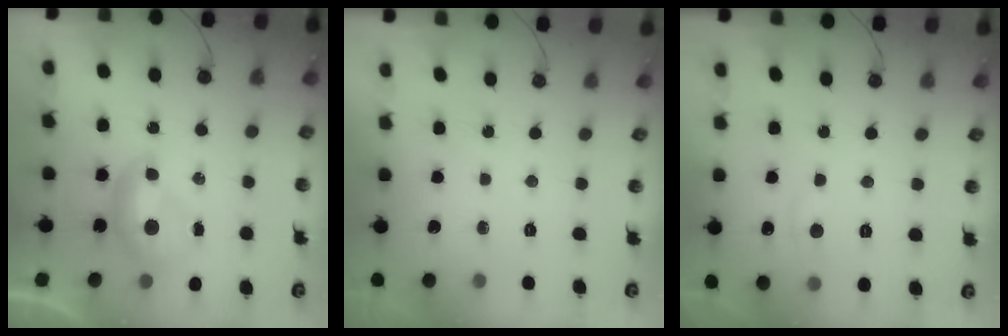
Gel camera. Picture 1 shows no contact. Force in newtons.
{"total": 0.0}
{"total": 1.6, "press": 1.4, "slide": 0.8}